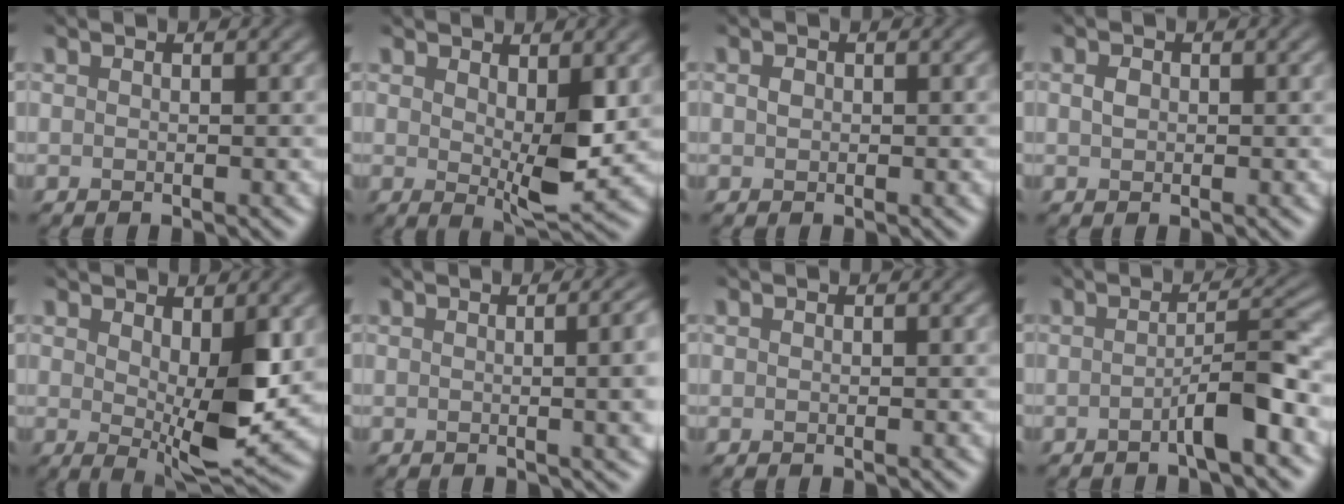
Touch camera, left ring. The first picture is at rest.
{"total": 4.7, "force": [0.9, 1.9, 4.2], "torque": [-0.070, -0.011, 0.019]}
{"total": 0.6, "force": [0.1, 0.5, 0.3], "torque": [-0.006, -0.002, 0.000]}
{"total": 0.9, "force": [0.1, 0.7, 0.6], "torque": [-0.013, 0.000, 0.001]}
{"total": 6.3, "force": [0.9, 2.4, 5.8], "torque": [-0.098, -0.015, 0.020]}
{"total": 7.6, "force": [0.4, 3.4, 6.8], "torque": [-0.030, 0.017, -0.001]}
{"total": 0.0}
{"total": 3.5, "force": [-1.4, 0.4, 3.2], "torque": [-0.051, 0.014, -0.030]}